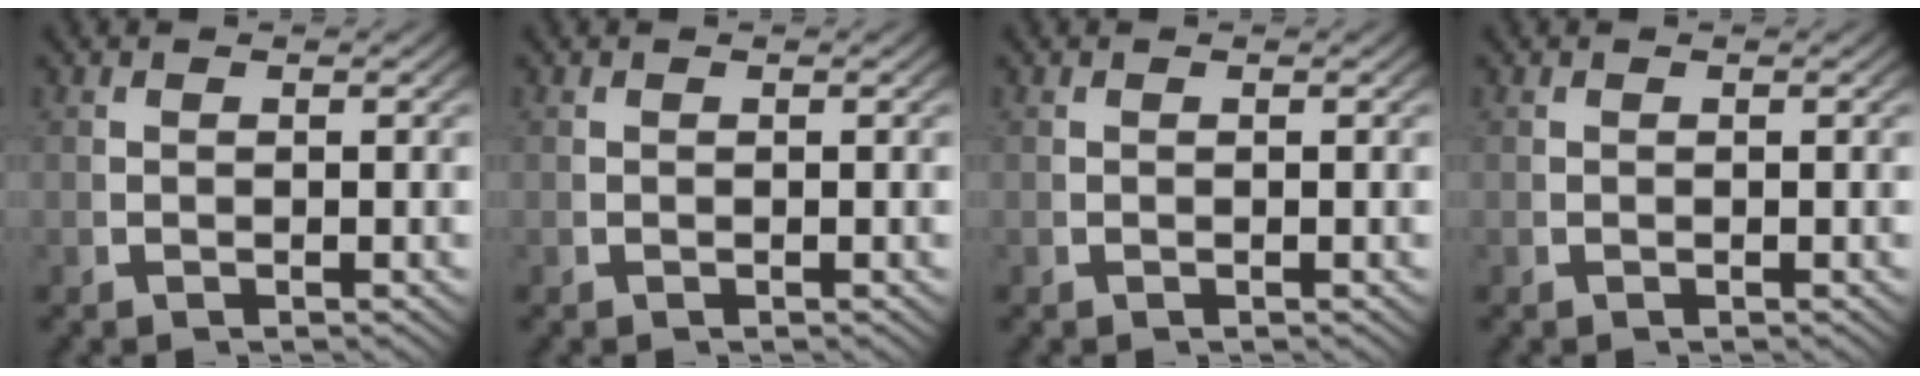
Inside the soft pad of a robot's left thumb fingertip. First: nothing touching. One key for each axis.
{"total": 0.0}
{"total": 0.0}
{"total": 0.0}